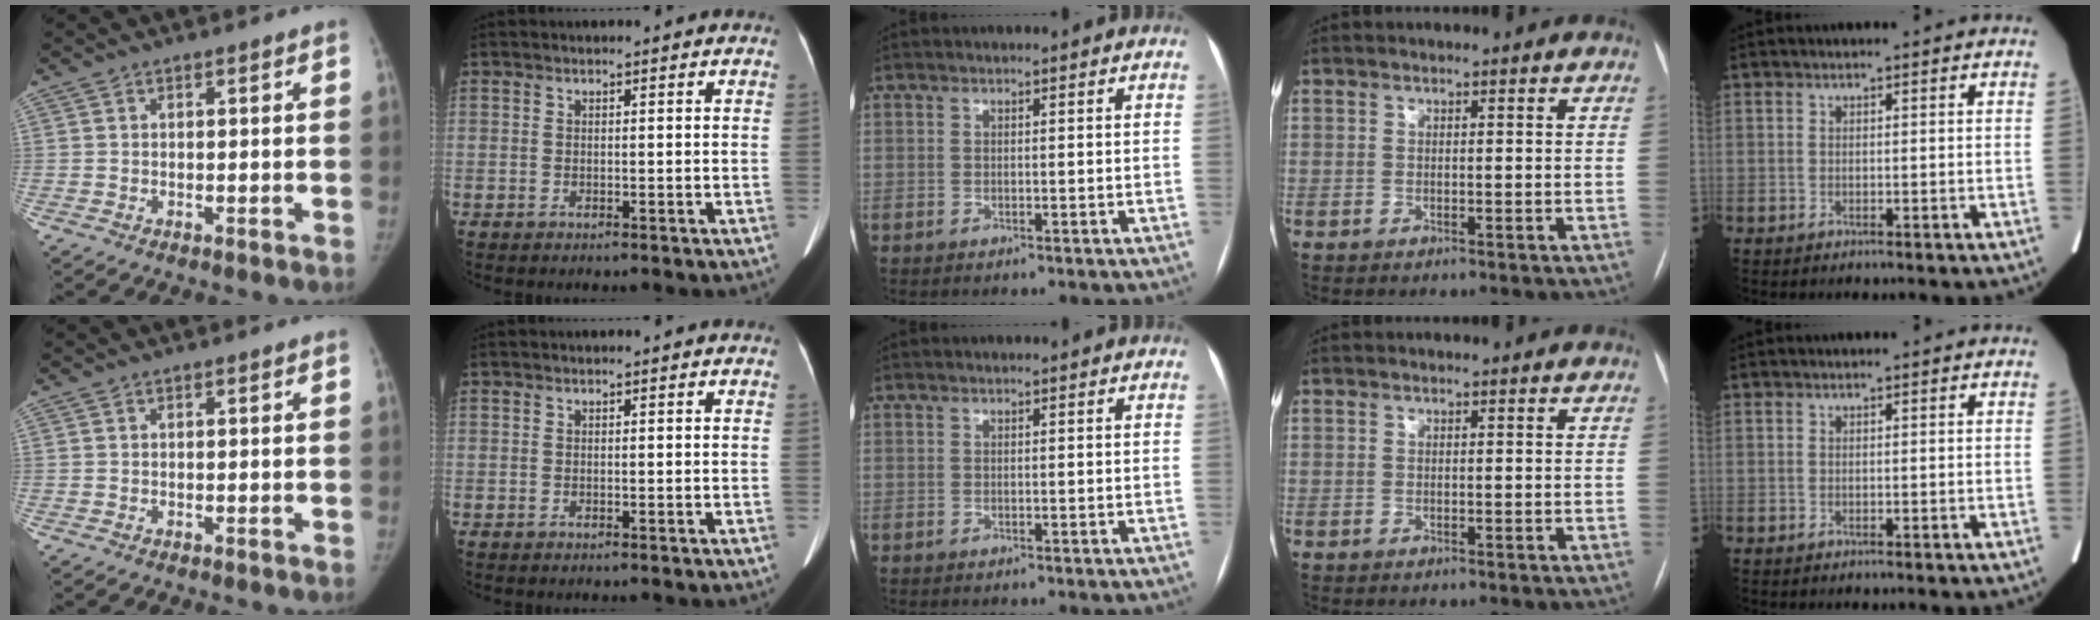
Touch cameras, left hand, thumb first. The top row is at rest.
{}